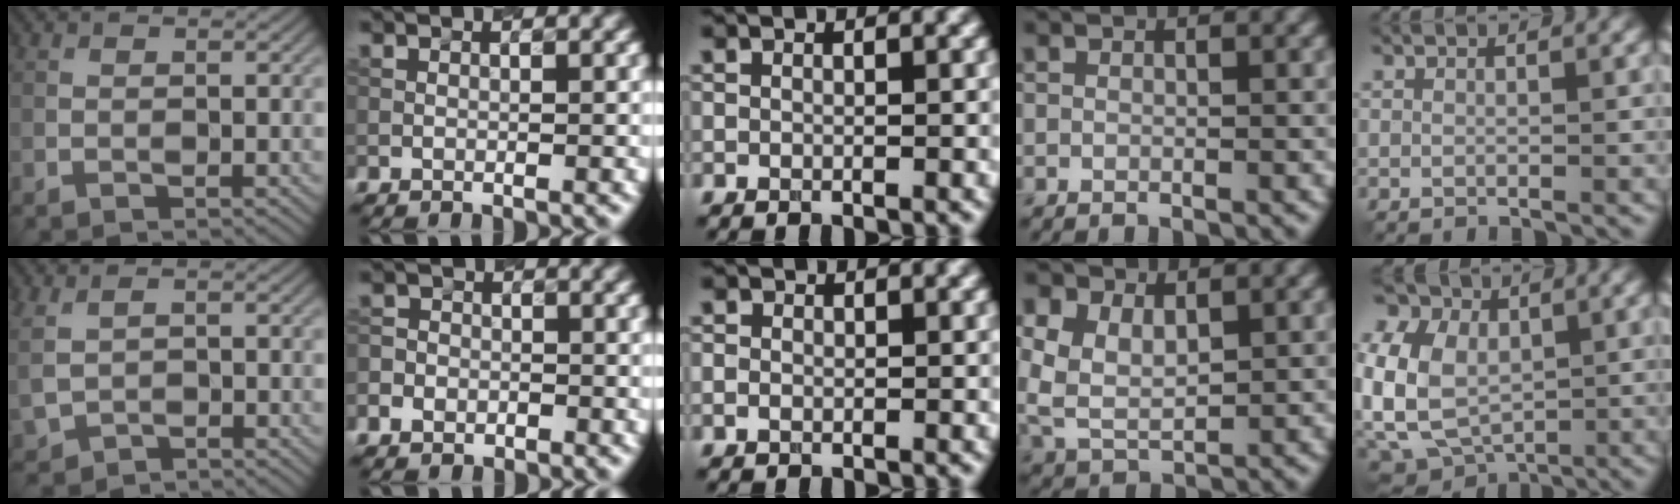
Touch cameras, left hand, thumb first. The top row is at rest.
{"thumb": {"total": 3.4, "force": [0.0, 2.3, 2.4], "torque": [-0.068, -0.010, 0.005]}, "index": {"total": 2.5, "force": [-1.3, 2.0, 0.7], "torque": [0.003, 0.002, -0.031]}, "middle": {"total": 0.9, "force": [0.0, 0.8, 0.4], "torque": [-0.007, -0.001, -0.002]}, "ring": {"total": 5.7, "force": [1.2, 4.0, 3.9], "torque": [-0.097, -0.003, 0.029]}, "little": {"total": 14.3, "force": [2.5, 11.2, 8.5], "torque": [-0.215, 0.022, 0.030]}}